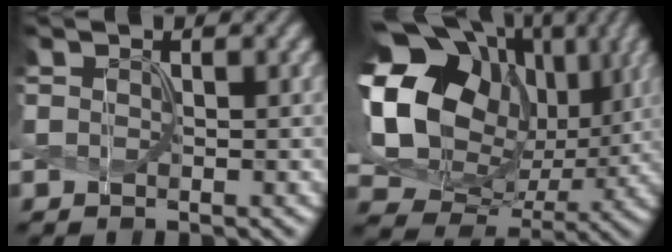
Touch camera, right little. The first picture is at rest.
{"total": 17.6, "force": [3.9, 13.3, 10.7], "torque": [-0.201, 0.015, 0.076]}